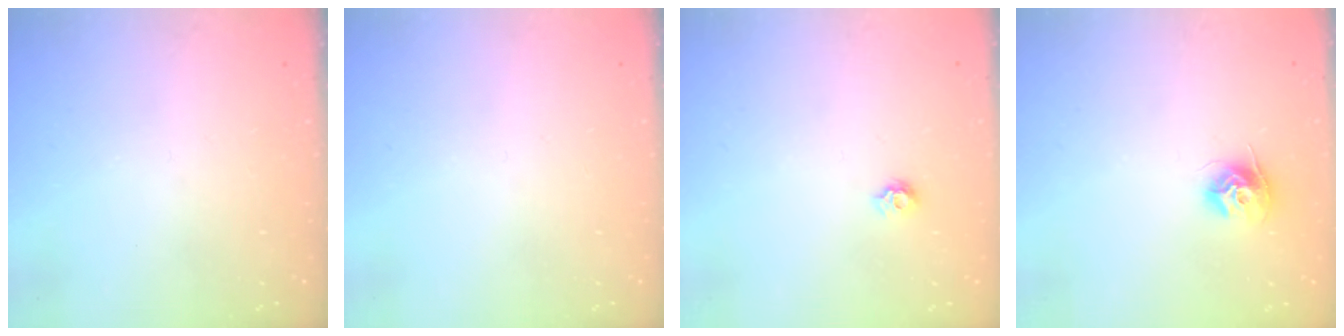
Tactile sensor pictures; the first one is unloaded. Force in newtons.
{"total": 0.0}
{"total": 5.9, "press": 5.8, "slide": 0.7}
{"total": 9.7, "press": 9.7, "slide": 0.5}